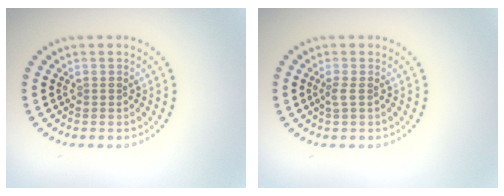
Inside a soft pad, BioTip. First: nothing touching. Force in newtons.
{"total": 0.9, "press": 0.7, "slide": 0.6}